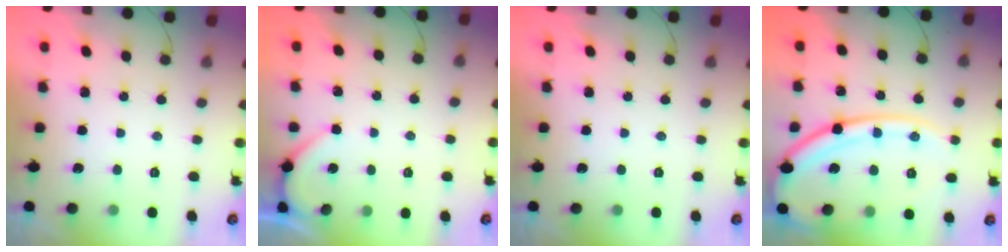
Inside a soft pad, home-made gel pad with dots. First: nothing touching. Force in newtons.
{"total": 2.3, "press": 2.3, "slide": 0.4}
{"total": 0.0}
{"total": 16.9, "press": 16.8, "slide": 1.8}